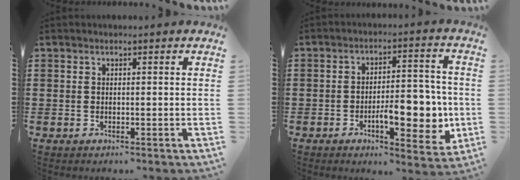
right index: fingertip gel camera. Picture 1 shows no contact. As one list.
[{"total": 9.7, "force": [-2.3, 4.2, 8.5], "torque": [-0.110, -0.006, -0.039]}]